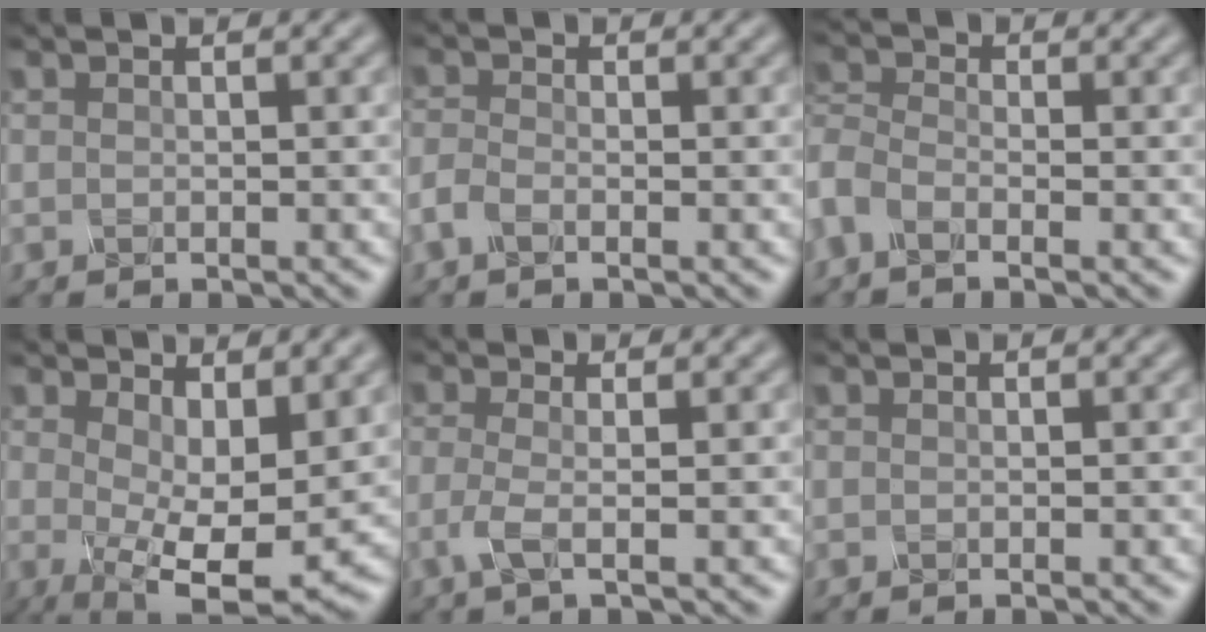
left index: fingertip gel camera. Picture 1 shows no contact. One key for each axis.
{"total": 1.2, "fx": -1.1, "fy": 0.1, "fz": 0.2, "tx": -0.028, "ty": 0.001, "tz": -0.014}
{"total": 1.8, "fx": -1.5, "fy": 0.6, "fz": 0.8, "tx": -0.043, "ty": -0.003, "tz": -0.026}
{"total": 8.2, "fx": -0.1, "fy": 2.8, "fz": 7.8, "tx": -0.138, "ty": -0.015, "tz": 0.020}
{"total": 1.7, "fx": -0.9, "fy": 0.0, "fz": 1.4, "tx": -0.048, "ty": -0.003, "tz": -0.008}
{"total": 0.0}